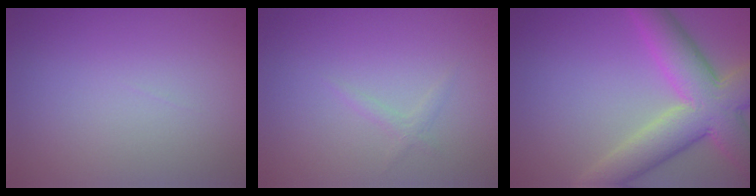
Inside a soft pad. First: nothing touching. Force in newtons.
{"total": 0.8, "press": 0.8, "slide": 0.0}
{"total": 8.6, "press": 8.6, "slide": 0.7}